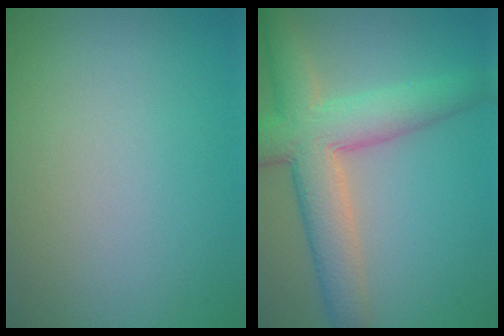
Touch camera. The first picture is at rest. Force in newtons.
{"total": 7.2, "press": 7.2, "slide": 0.4}